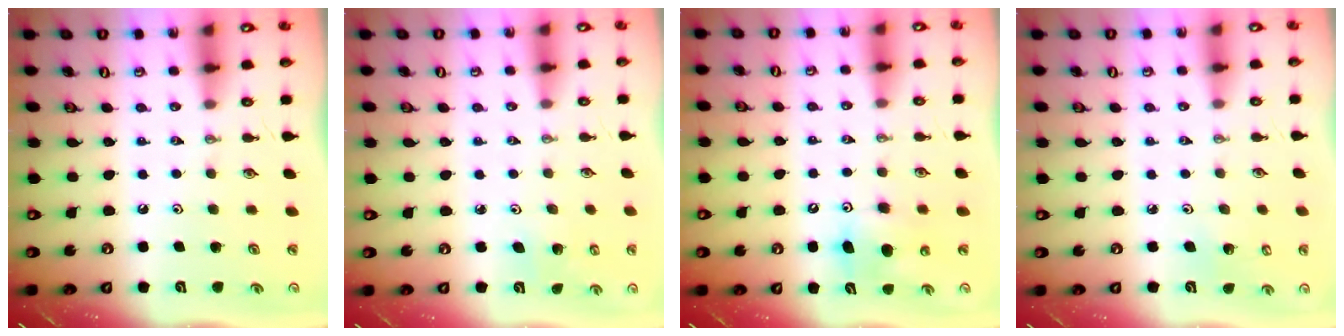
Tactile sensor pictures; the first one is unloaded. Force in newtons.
{"total": 3.2, "press": 3.2, "slide": 0.3}
{"total": 8.7, "press": 8.7, "slide": 1.1}
{"total": 2.8, "press": 2.7, "slide": 0.7}